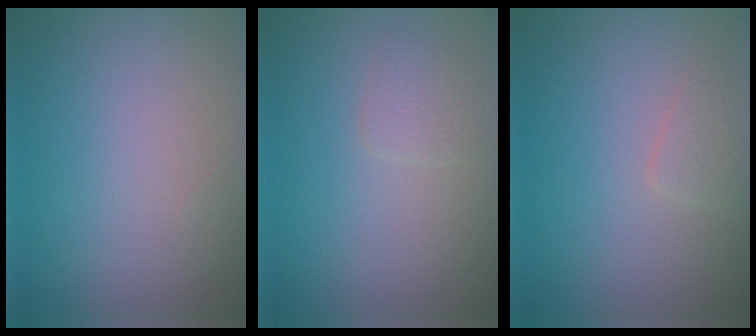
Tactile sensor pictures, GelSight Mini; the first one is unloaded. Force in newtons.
{"total": 1.3, "press": 1.3, "slide": 0.0}
{"total": 1.0, "press": 1.0, "slide": 0.0}